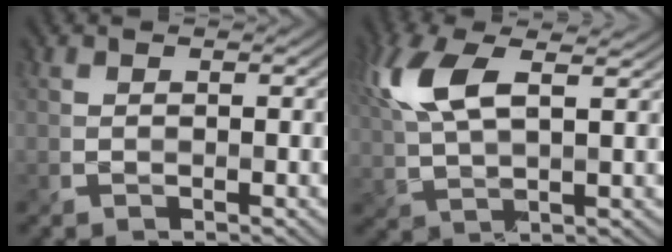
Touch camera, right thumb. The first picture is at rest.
{"total": 9.8, "force": [3.7, 4.2, 8.1], "torque": [-0.206, 0.014, 0.067]}